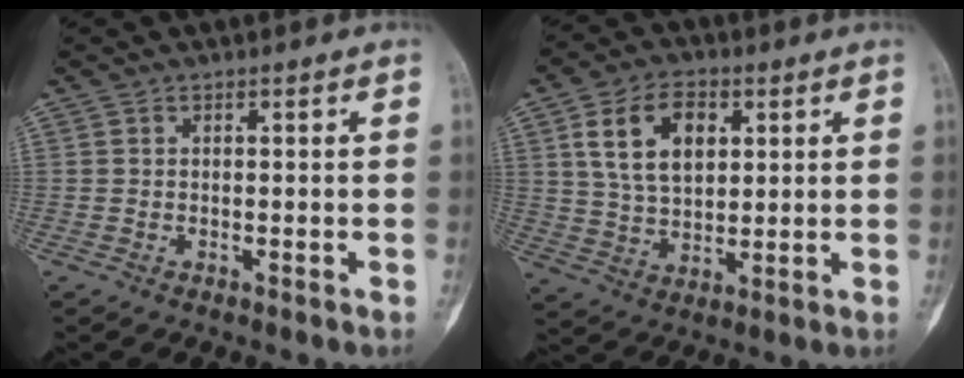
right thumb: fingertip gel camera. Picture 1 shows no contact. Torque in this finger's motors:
{"motor_torque": [0.05, 2.01, 1.06, 0.34, 0.09]}